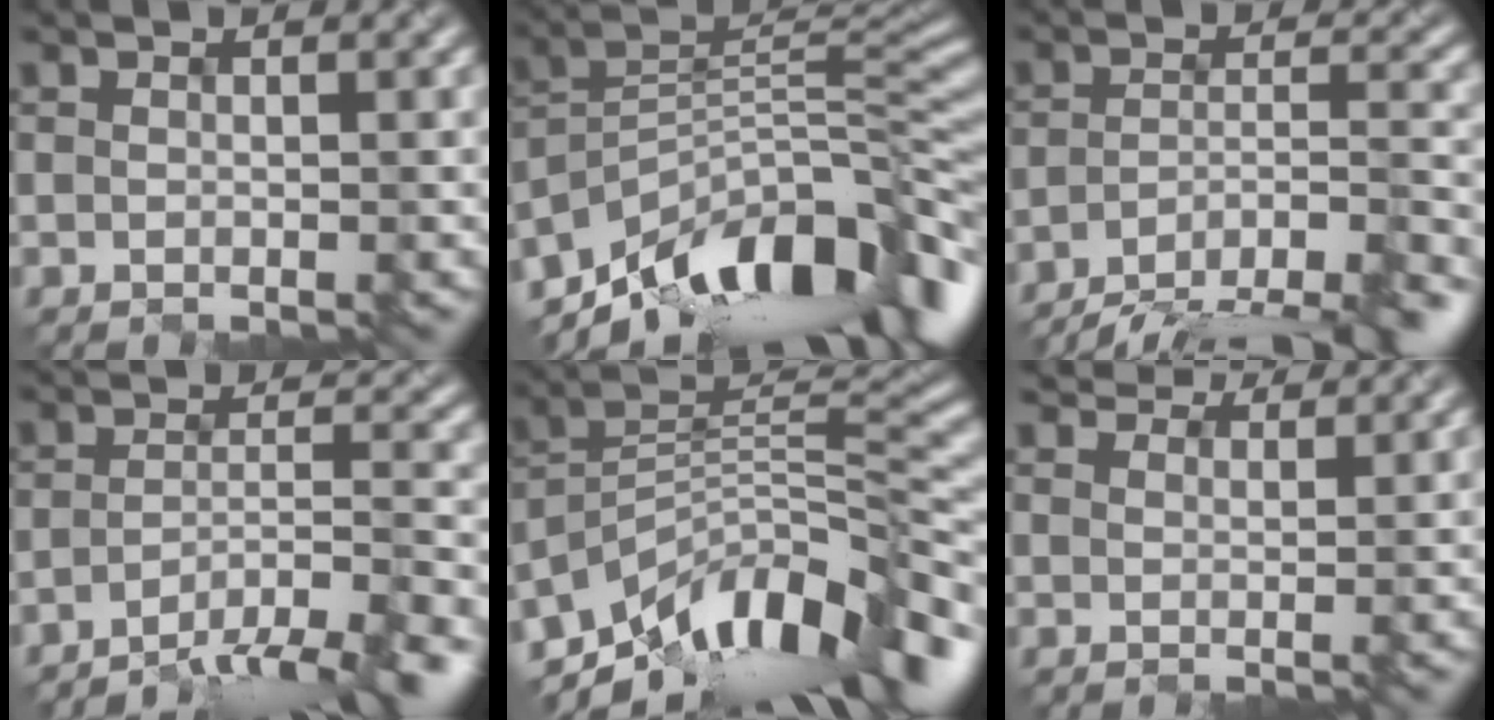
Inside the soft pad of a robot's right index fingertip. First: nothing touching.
{"total": 12.0, "force": [-8.8, 4.6, 6.7], "torque": [-0.111, 0.024, -0.158]}
{"total": 10.1, "force": [-8.3, 2.2, 5.4], "torque": [-0.076, -0.005, -0.120]}
{"total": 6.4, "force": [-5.0, 0.9, 3.9], "torque": [-0.059, 0.004, -0.078]}
{"total": 11.6, "force": [-8.0, 4.2, 7.2], "torque": [-0.122, 0.031, -0.147]}
{"total": 6.1, "force": [5.7, 1.6, 1.6], "torque": [-0.039, 0.010, 0.081]}